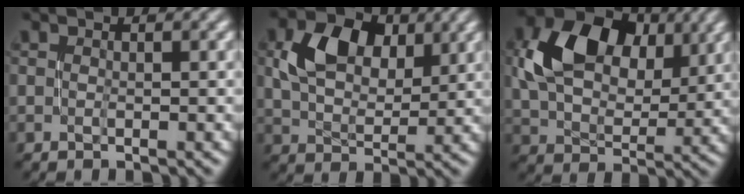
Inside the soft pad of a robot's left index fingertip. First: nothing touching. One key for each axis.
{"total": 6.4, "fx": 2.8, "fy": 4.2, "fz": 4.0, "tx": -0.073, "ty": 0.006, "tz": 0.049}
{"total": 10.3, "fx": 3.9, "fy": 6.8, "fz": 6.6, "tx": -0.122, "ty": 0.014, "tz": 0.064}